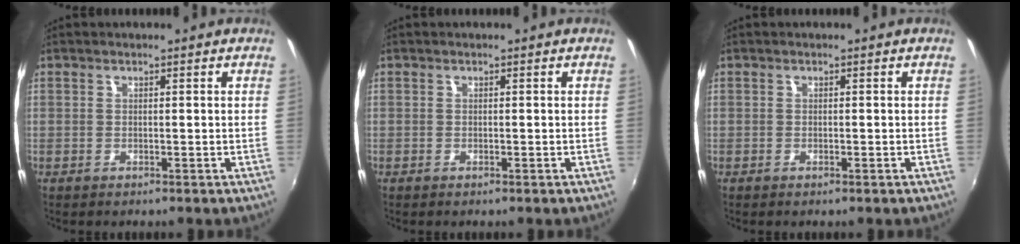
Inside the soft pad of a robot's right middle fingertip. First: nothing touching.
{"total": 0.0}
{"total": 0.5, "force": [-0.4, 0.1, 0.3], "torque": [-0.006, 0.001, -0.007]}